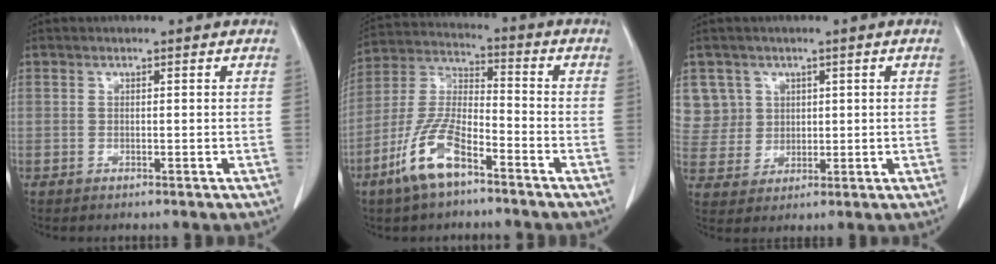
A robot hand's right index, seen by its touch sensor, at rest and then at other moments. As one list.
[{"total": 11.3, "force": [-6.7, 3.5, 8.4], "torque": [-0.190, -0.005, -0.133]}, {"total": 7.0, "force": [3.1, 6.2, -0.1], "torque": [0.008, 0.014, 0.072]}]